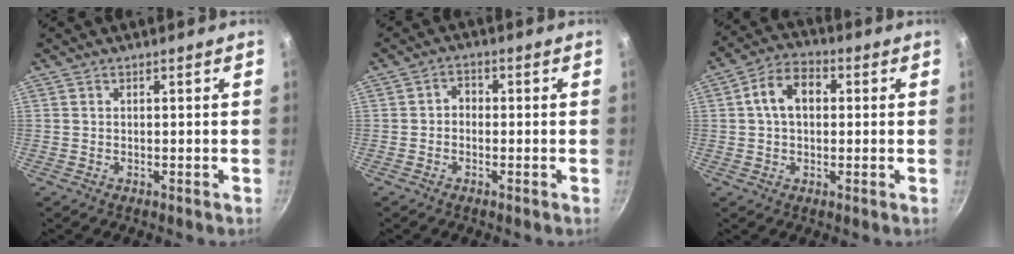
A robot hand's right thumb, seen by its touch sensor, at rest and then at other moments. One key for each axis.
{"total": 2.4, "fx": -0.6, "fy": 1.9, "fz": 1.3, "tx": -0.013, "ty": 0.013, "tz": -0.015}
{"total": 8.5, "fx": 1.2, "fy": 5.8, "fz": 6.1, "tx": -0.086, "ty": 0.024, "tz": 0.008}